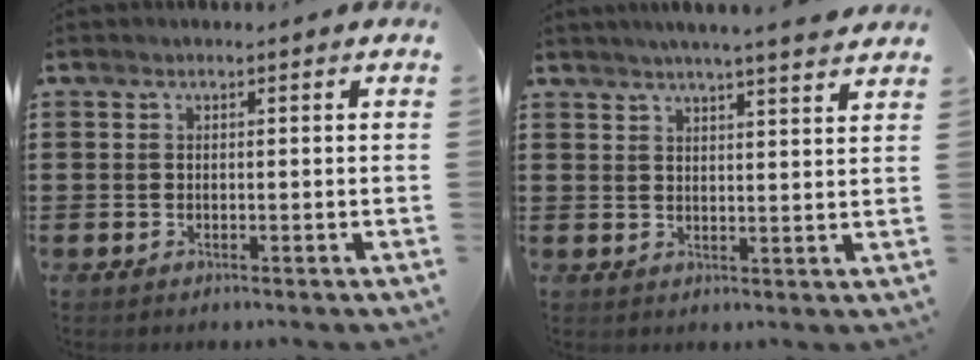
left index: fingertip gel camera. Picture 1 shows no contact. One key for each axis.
{"total": 4.2, "fx": 3.9, "fy": -0.6, "fz": 1.5, "tx": -0.042, "ty": -0.012, "tz": 0.068}